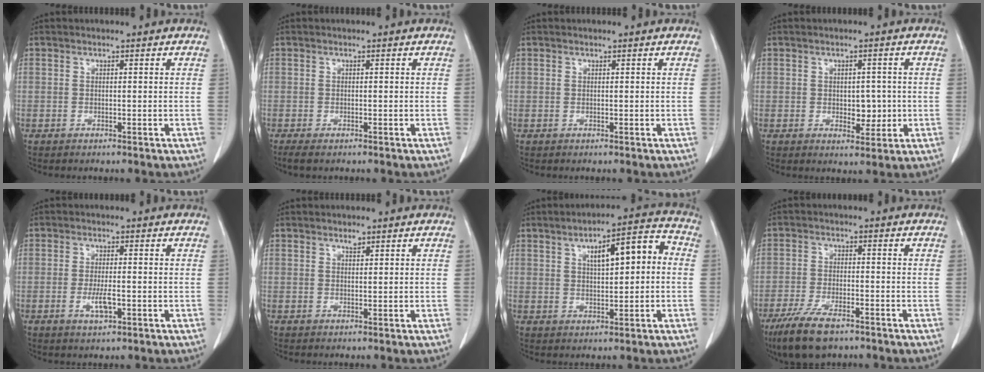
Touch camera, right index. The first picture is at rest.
{"total": 2.8, "force": [-1.8, 1.1, 1.8], "torque": [-0.042, -0.007, -0.028]}
{"total": 0.0}
{"total": 4.3, "force": [-0.4, 2.6, 3.4], "torque": [-0.043, 0.002, 0.003]}
{"total": 3.9, "force": [-1.2, 1.1, 3.5], "torque": [-0.070, -0.002, -0.018]}
{"total": 1.1, "force": [0.8, 0.6, 0.6], "torque": [-0.011, -0.001, 0.014]}
{"total": 9.5, "force": [1.6, 3.1, 8.9], "torque": [-0.129, 0.034, 0.026]}
{"total": 9.5, "force": [-6.5, 3.0, 6.3], "torque": [-0.123, -0.017, -0.112]}